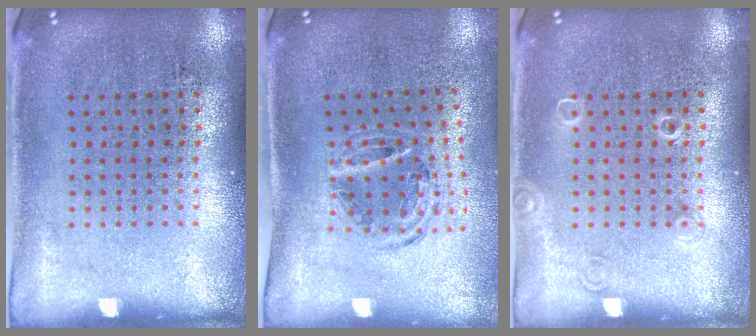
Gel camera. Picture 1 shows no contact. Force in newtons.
{"total": 0.9, "press": 0.9, "slide": 0.2}
{"total": 1.0, "press": 1.0, "slide": 0.2}